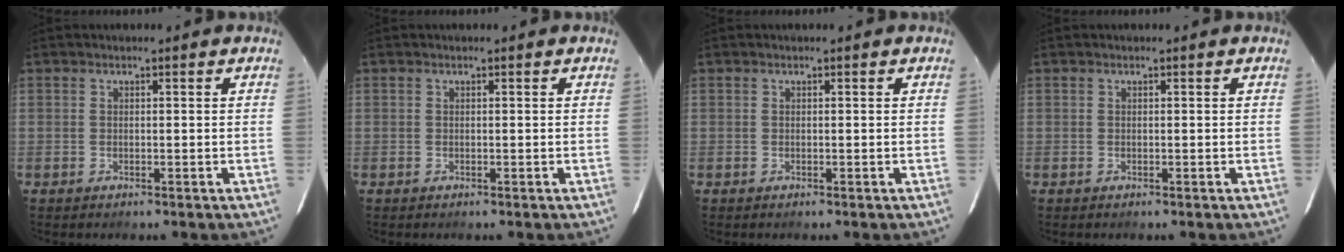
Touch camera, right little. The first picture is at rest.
{"total": 0.0}
{"total": 0.0}
{"total": 0.0}